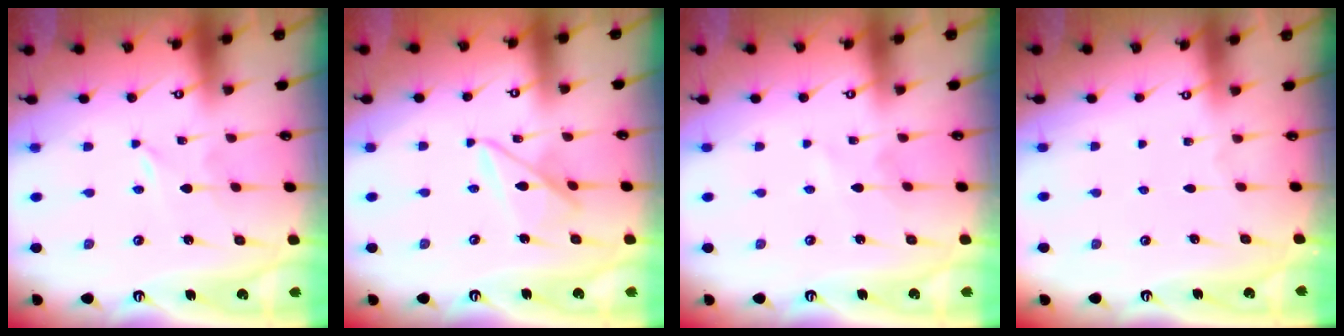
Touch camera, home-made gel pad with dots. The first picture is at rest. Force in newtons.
{"total": 8.7, "press": 8.7, "slide": 0.6}
{"total": 3.6, "press": 3.5, "slide": 0.4}
{"total": 0.0}